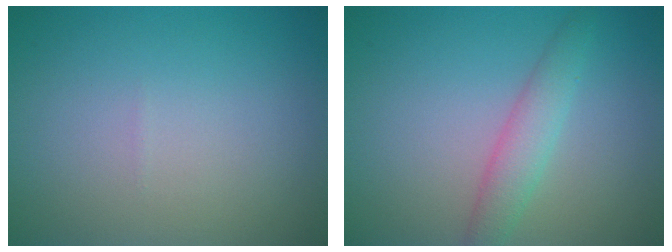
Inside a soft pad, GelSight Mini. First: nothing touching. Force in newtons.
{"total": 2.7, "press": 2.7, "slide": 0.0}